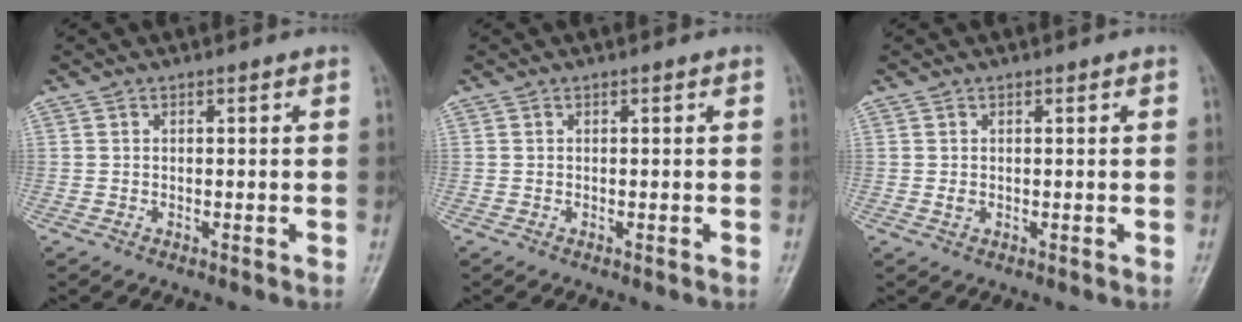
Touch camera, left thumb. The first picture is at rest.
{"total": 0.0}
{"total": 0.8, "force": [0.1, 0.6, 0.4], "torque": [-0.006, 0.000, 0.003]}